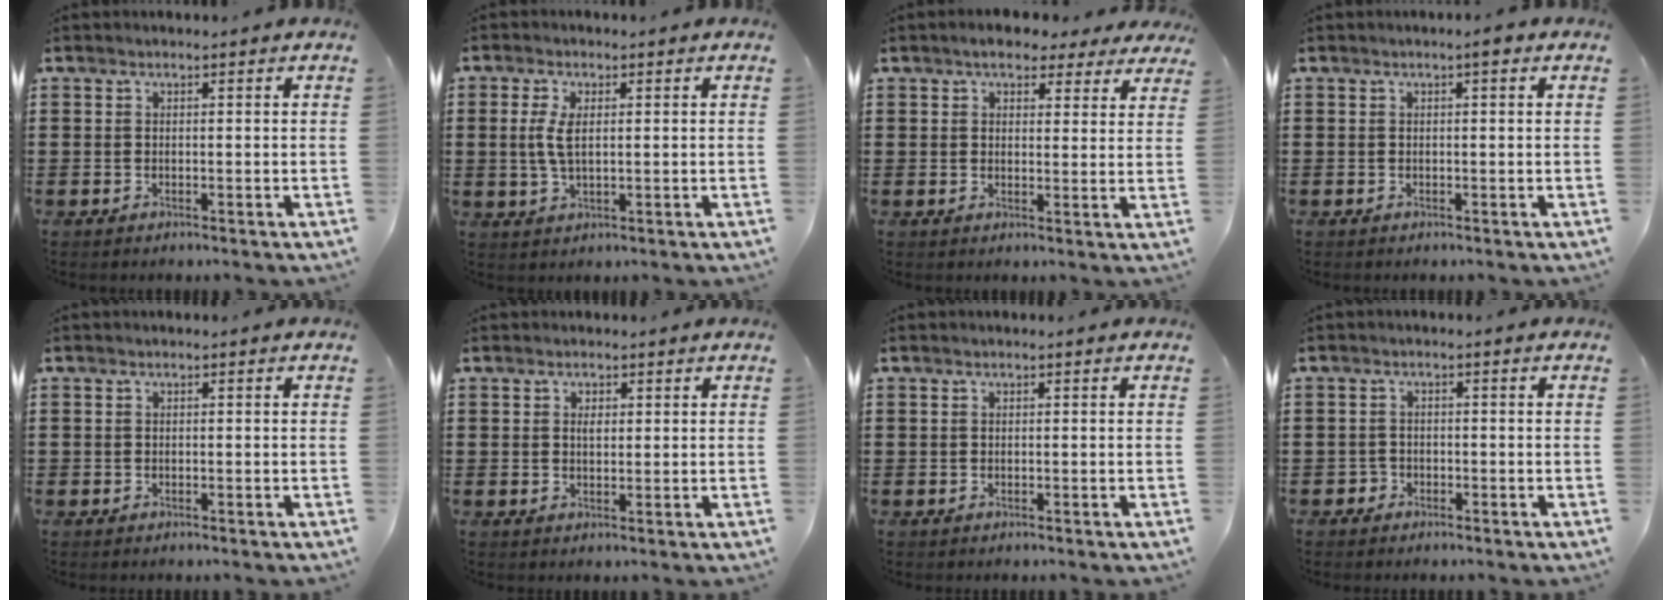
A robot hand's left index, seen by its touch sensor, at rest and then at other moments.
{"total": 4.2, "force": [0.6, 1.8, 3.7], "torque": [-0.092, 0.001, 0.005]}
{"total": 4.7, "force": [3.9, 1.7, 2.1], "torque": [-0.045, -0.002, 0.071]}
{"total": 1.2, "force": [0.5, 0.1, 1.1], "torque": [-0.021, 0.003, 0.009]}
{"total": 0.0}
{"total": 1.5, "force": [0.7, 0.8, 1.0], "torque": [-0.021, 0.004, 0.014]}
{"total": 0.0}
{"total": 1.3, "force": [-1.0, 0.8, -0.1], "torque": [-0.005, 0.001, -0.024]}